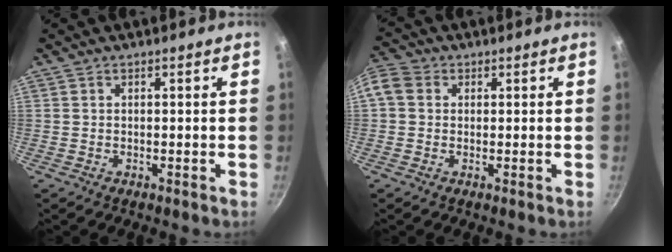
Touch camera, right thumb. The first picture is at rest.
{"total": 7.3, "force": [1.2, 6.2, 3.8], "torque": [-0.089, 0.017, 0.007]}